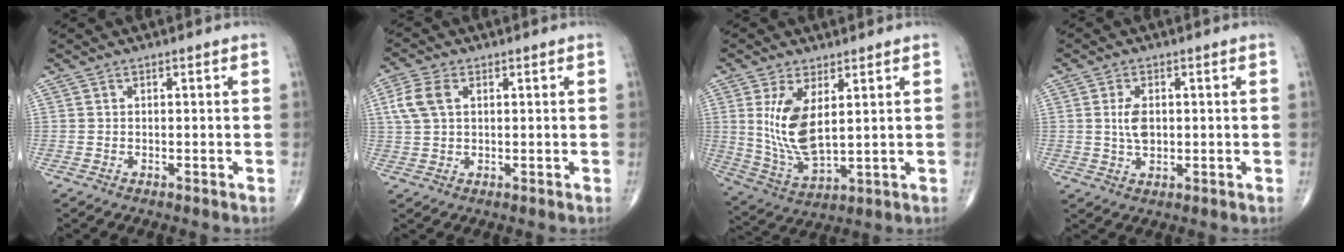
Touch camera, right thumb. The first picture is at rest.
{"total": 5.8, "force": [1.6, 3.6, 4.3], "torque": [-0.101, 0.011, 0.032]}
{"total": 11.5, "force": [2.7, 5.2, 9.9], "torque": [-0.195, -0.022, 0.070]}
{"total": 4.6, "force": [0.4, 2.7, 3.7], "torque": [-0.067, -0.002, 0.010]}